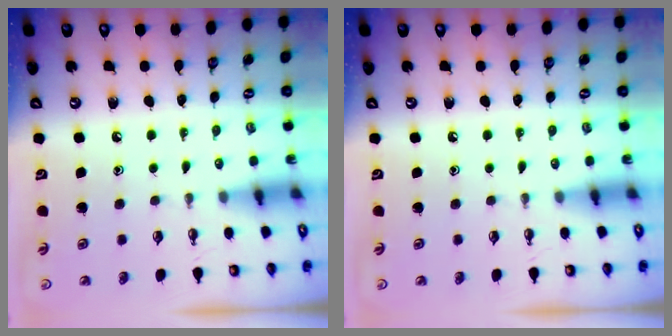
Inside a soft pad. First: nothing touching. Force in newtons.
{"total": 0.0}